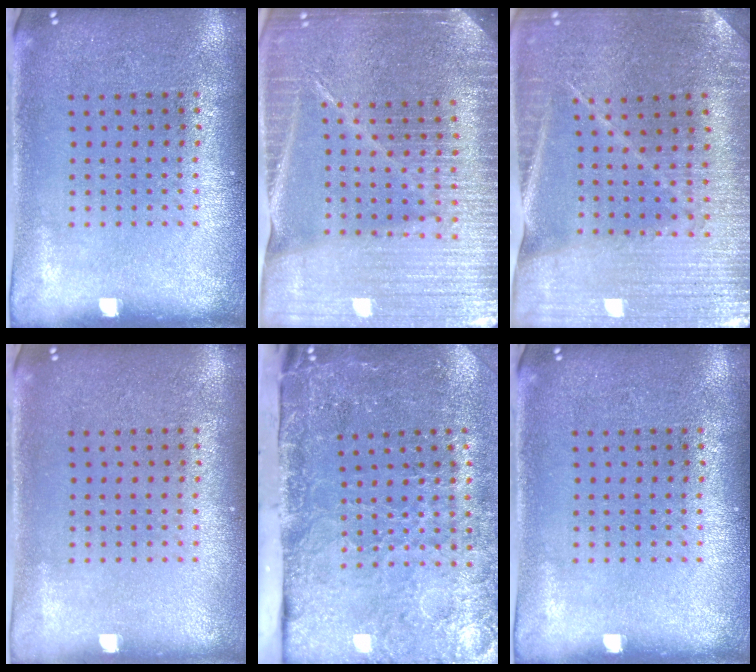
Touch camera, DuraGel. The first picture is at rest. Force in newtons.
{"total": 5.1, "press": 4.6, "slide": 2.2}
{"total": 2.6, "press": 2.6, "slide": 0.4}
{"total": 0.0}
{"total": 4.9, "press": 3.7, "slide": 3.3}
{"total": 0.0}